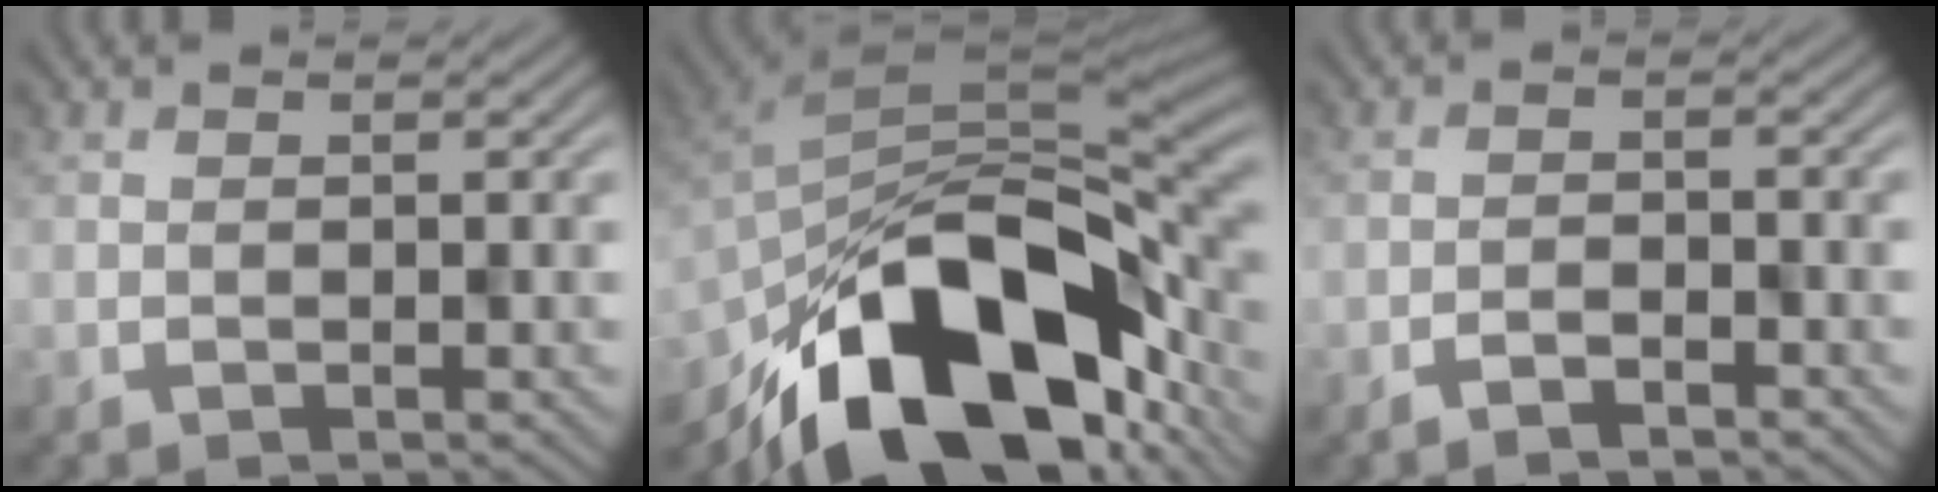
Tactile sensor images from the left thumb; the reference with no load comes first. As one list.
[{"total": 16.7, "force": [-9.9, 8.3, 10.6], "torque": [-0.171, -0.022, -0.157]}, {"total": 1.9, "force": [-1.9, 0.2, 0.4], "torque": [-0.008, 0.000, -0.029]}]